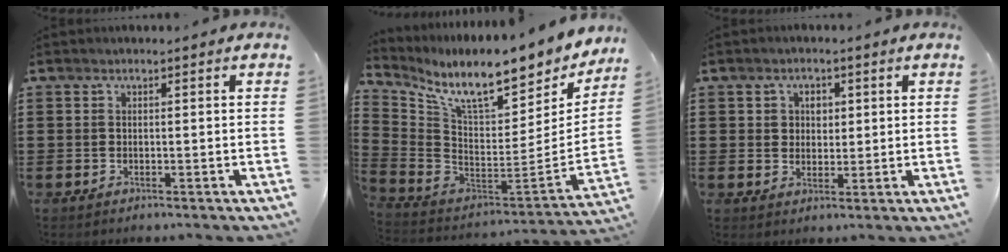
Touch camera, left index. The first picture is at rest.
{"total": 11.0, "force": [8.4, 1.2, 7.0], "torque": [-0.153, -0.075, 0.137]}
{"total": 2.5, "force": [0.9, 2.3, 0.5], "torque": [-0.013, 0.006, 0.012]}